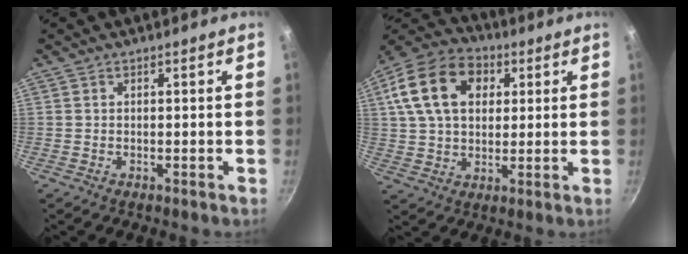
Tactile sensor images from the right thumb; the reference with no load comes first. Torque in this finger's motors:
{"motor_torque": [-1.17, 2.20, 1.36, 0.24, 0.52]}